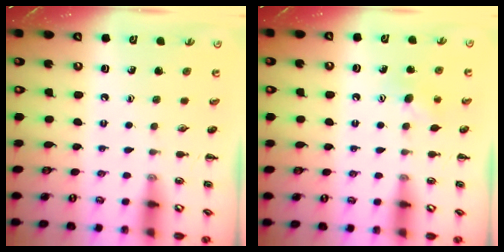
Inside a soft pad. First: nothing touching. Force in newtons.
{"total": 6.5, "press": 6.3, "slide": 1.5}